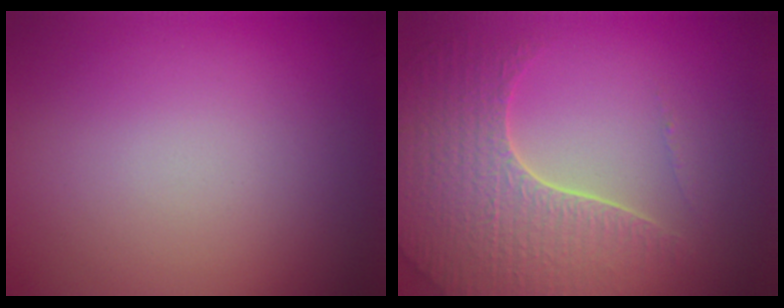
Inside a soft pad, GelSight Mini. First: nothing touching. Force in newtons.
{"total": 5.8, "press": 4.7, "slide": 3.3}